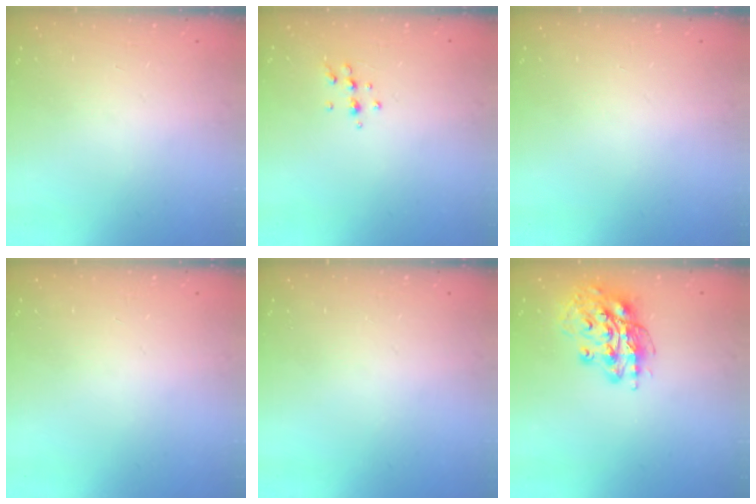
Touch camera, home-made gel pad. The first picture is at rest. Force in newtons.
{"total": 5.4, "press": 5.3, "slide": 1.0}
{"total": 0.0}
{"total": 0.0}
{"total": 0.0}
{"total": 14.9, "press": 14.8, "slide": 1.5}